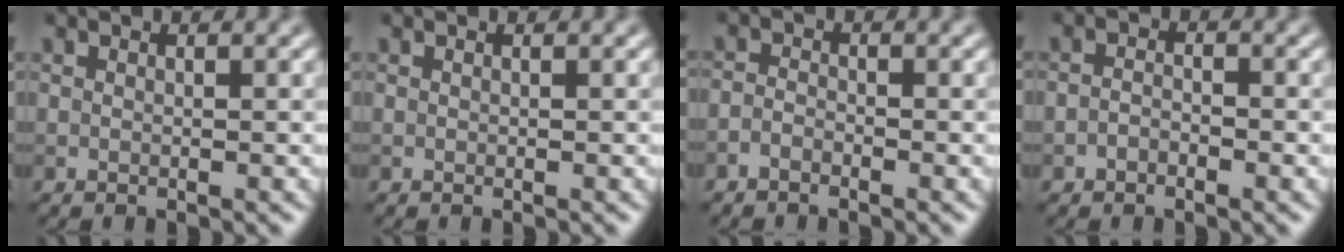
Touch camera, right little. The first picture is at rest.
{"total": 0.0}
{"total": 1.2, "force": [-1.0, 0.5, 0.5], "torque": [-0.008, 0.002, -0.024]}
{"total": 1.4, "force": [-0.7, 0.8, 0.9], "torque": [-0.018, 0.002, -0.017]}